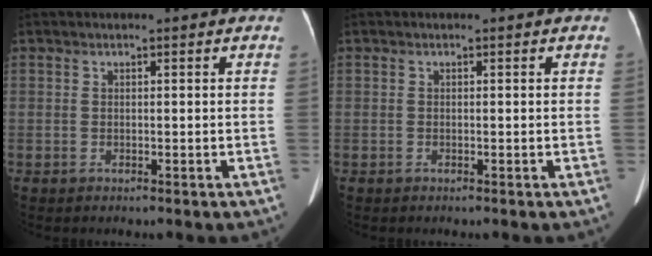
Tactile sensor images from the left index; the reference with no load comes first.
{"total": 0.0}